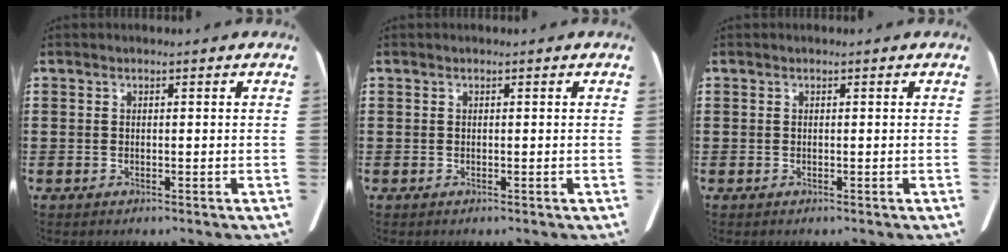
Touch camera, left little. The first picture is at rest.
{"total": 0.0}
{"total": 0.0}